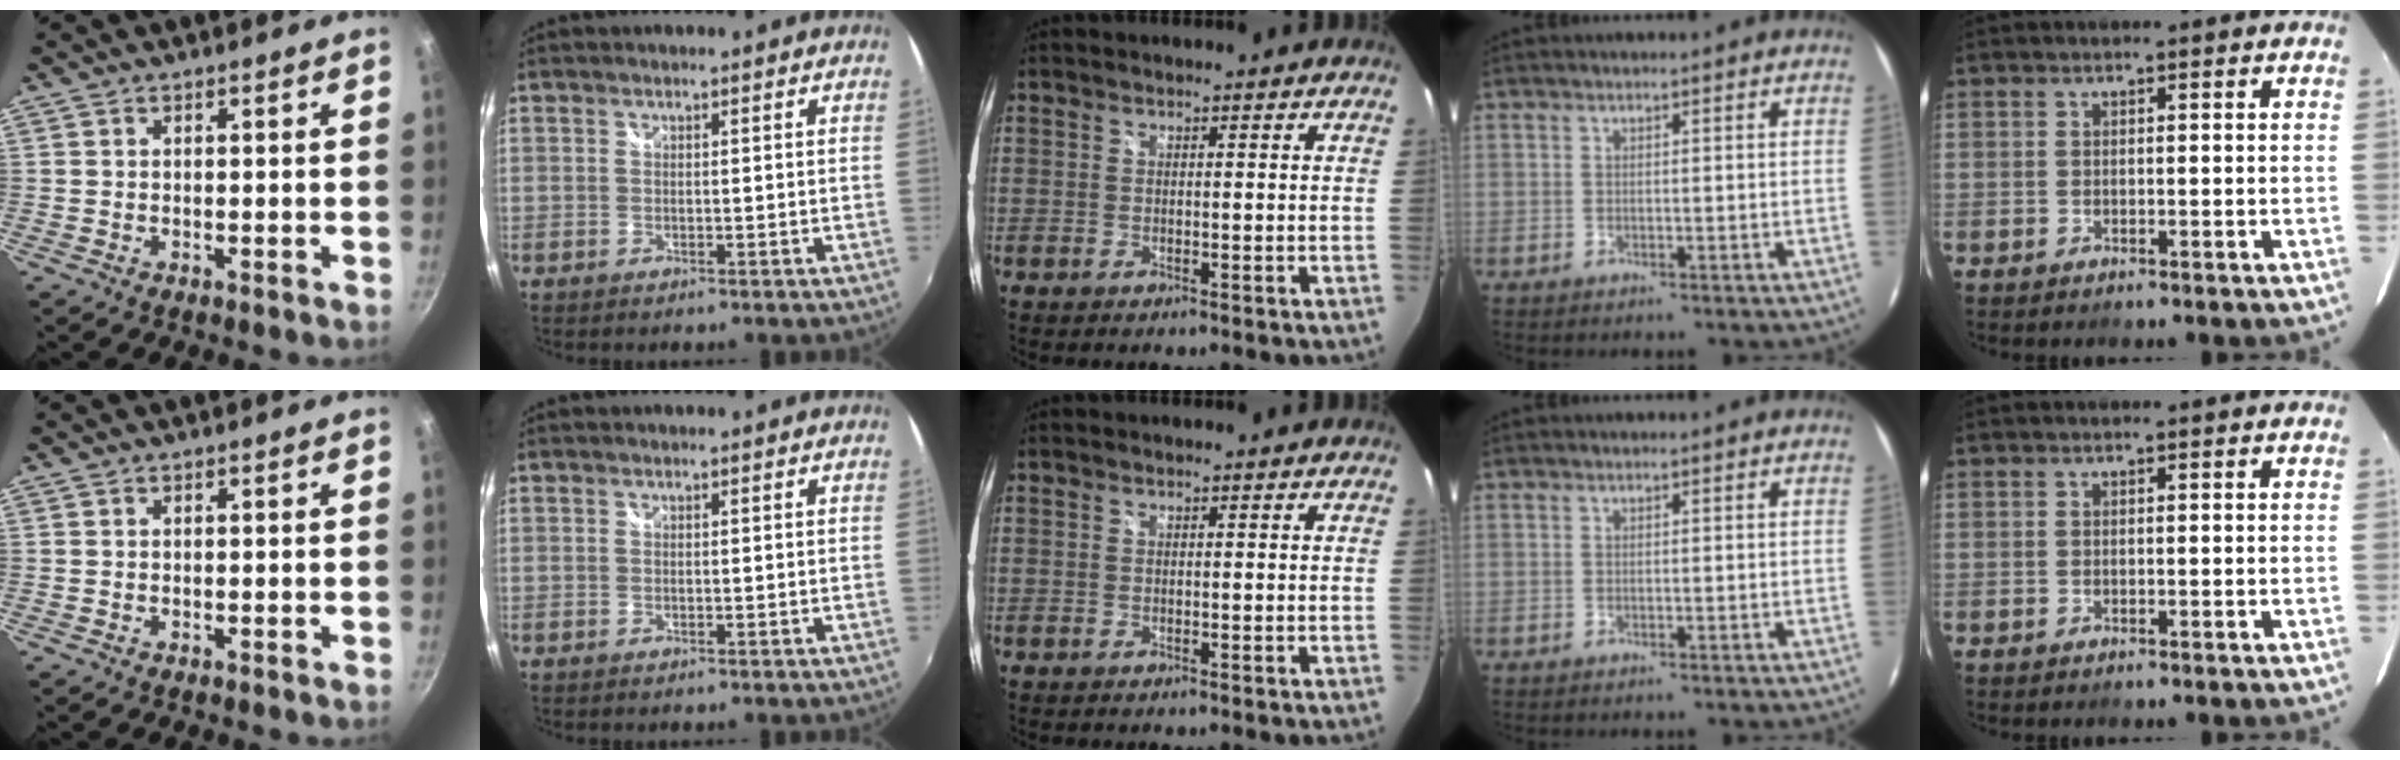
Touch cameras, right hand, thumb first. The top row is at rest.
{}